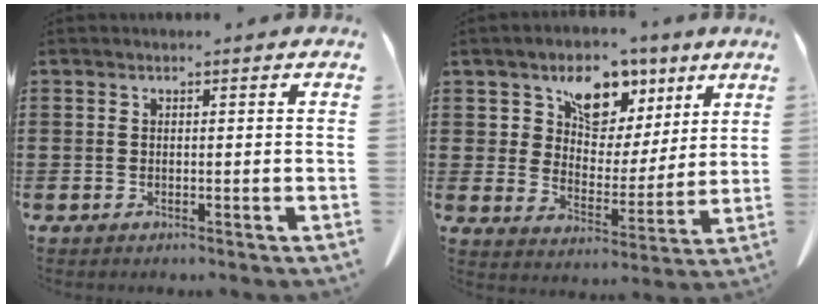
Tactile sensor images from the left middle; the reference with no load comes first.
{"total": 8.4, "force": [5.5, 5.7, 2.9], "torque": [-0.076, -0.024, 0.095]}